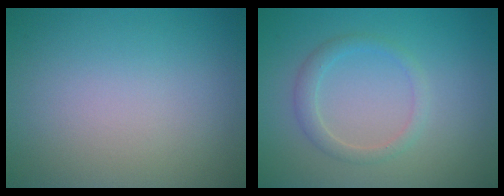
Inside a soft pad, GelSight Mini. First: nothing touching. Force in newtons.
{"total": 1.8, "press": 1.8, "slide": 0.1}